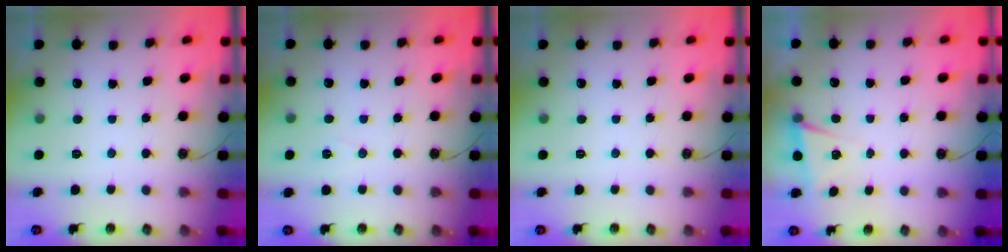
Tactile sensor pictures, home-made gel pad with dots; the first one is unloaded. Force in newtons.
{"total": 5.8, "press": 3.8, "slide": 4.5}
{"total": 0.0}
{"total": 4.6, "press": 2.7, "slide": 3.8}